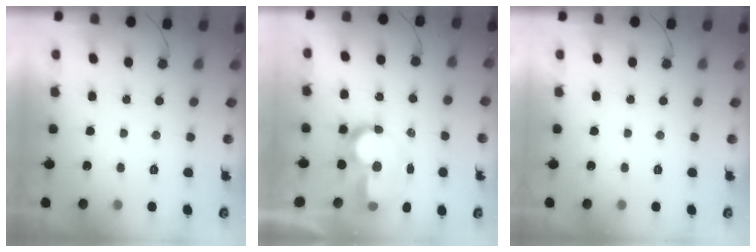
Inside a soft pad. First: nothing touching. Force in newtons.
{"total": 10.5, "press": 10.4, "slide": 0.8}
{"total": 0.0}